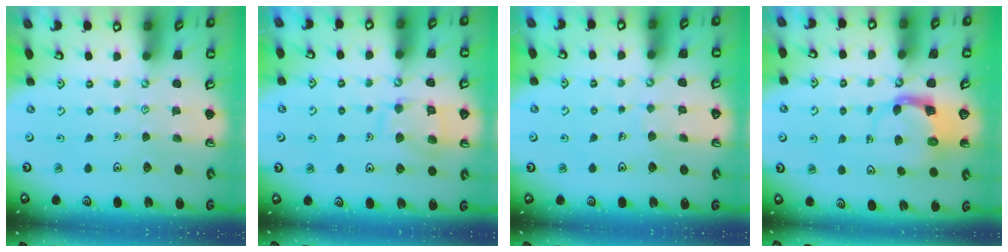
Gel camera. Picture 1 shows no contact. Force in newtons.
{"total": 11.6, "press": 11.5, "slide": 1.3}
{"total": 3.6, "press": 3.6, "slide": 0.2}
{"total": 4.2, "press": 4.2, "slide": 0.6}